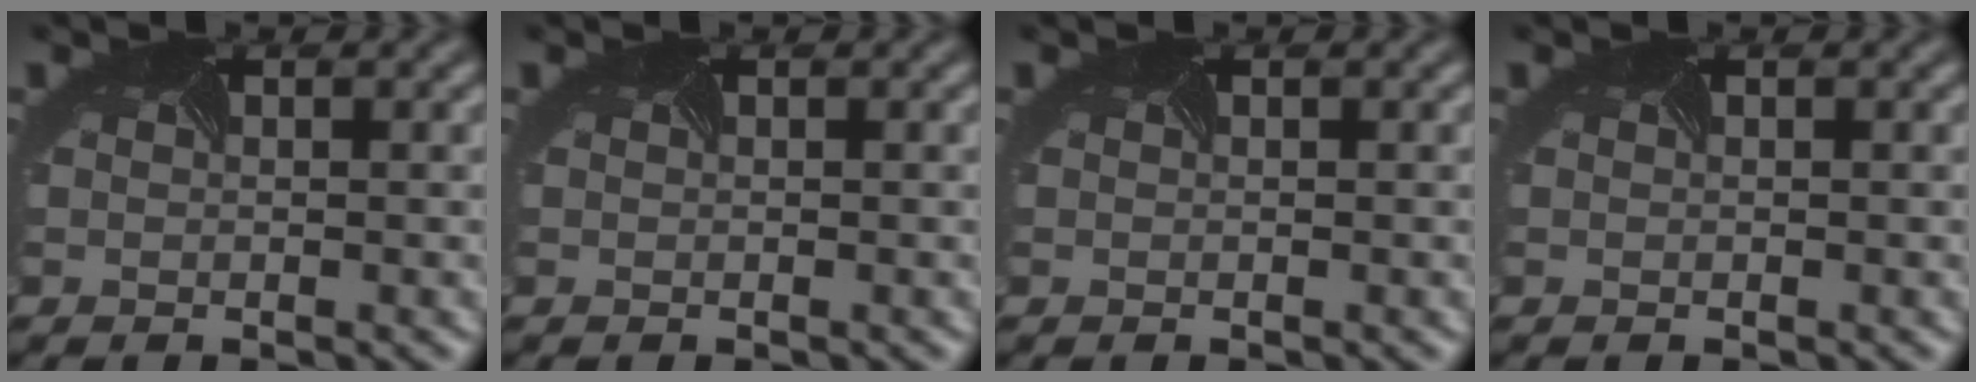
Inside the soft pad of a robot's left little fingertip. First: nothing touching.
{"total": 0.0}
{"total": 0.0}
{"total": 0.0}